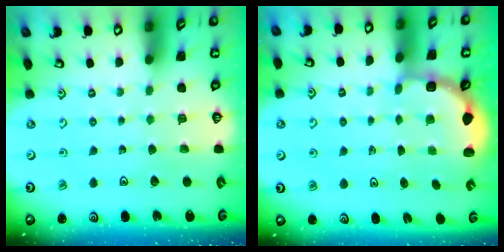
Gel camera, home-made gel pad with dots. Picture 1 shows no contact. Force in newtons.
{"total": 3.0, "press": 2.3, "slide": 1.8}